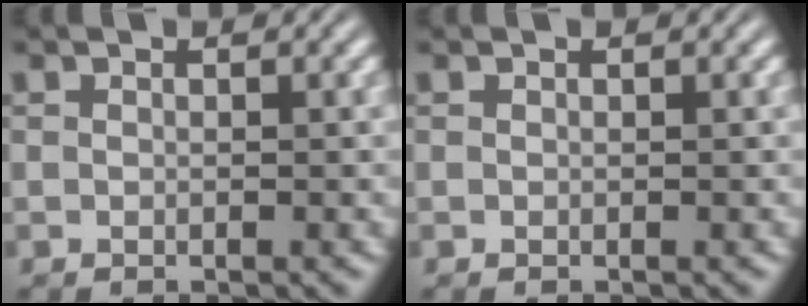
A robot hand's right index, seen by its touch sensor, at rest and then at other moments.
{"total": 0.0}